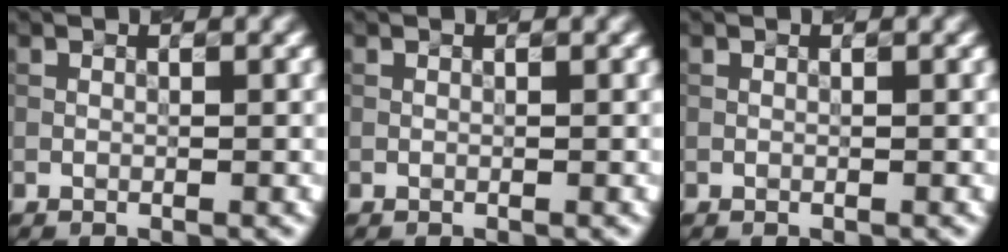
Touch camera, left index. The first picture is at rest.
{"total": 0.0}
{"total": 0.0}